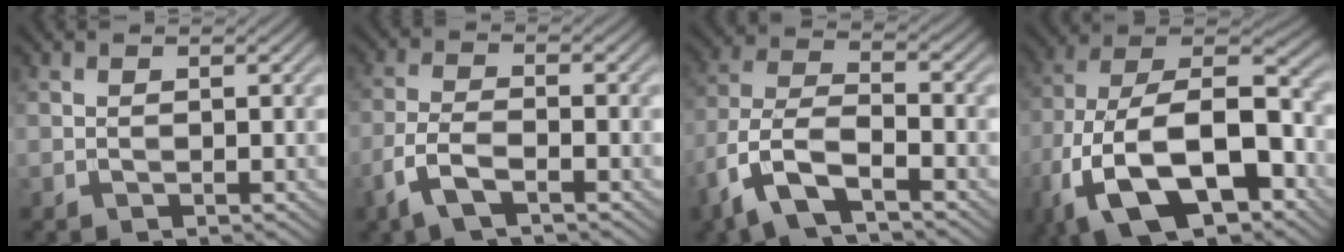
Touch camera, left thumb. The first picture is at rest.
{"total": 4.8, "force": [-2.8, 1.6, 3.6], "torque": [-0.092, -0.001, -0.064]}
{"total": 9.5, "force": [-5.6, 3.7, 6.7], "torque": [-0.151, -0.005, -0.124]}
{"total": 19.4, "force": [-8.5, 10.3, 14.1], "torque": [-0.275, -0.027, -0.141]}